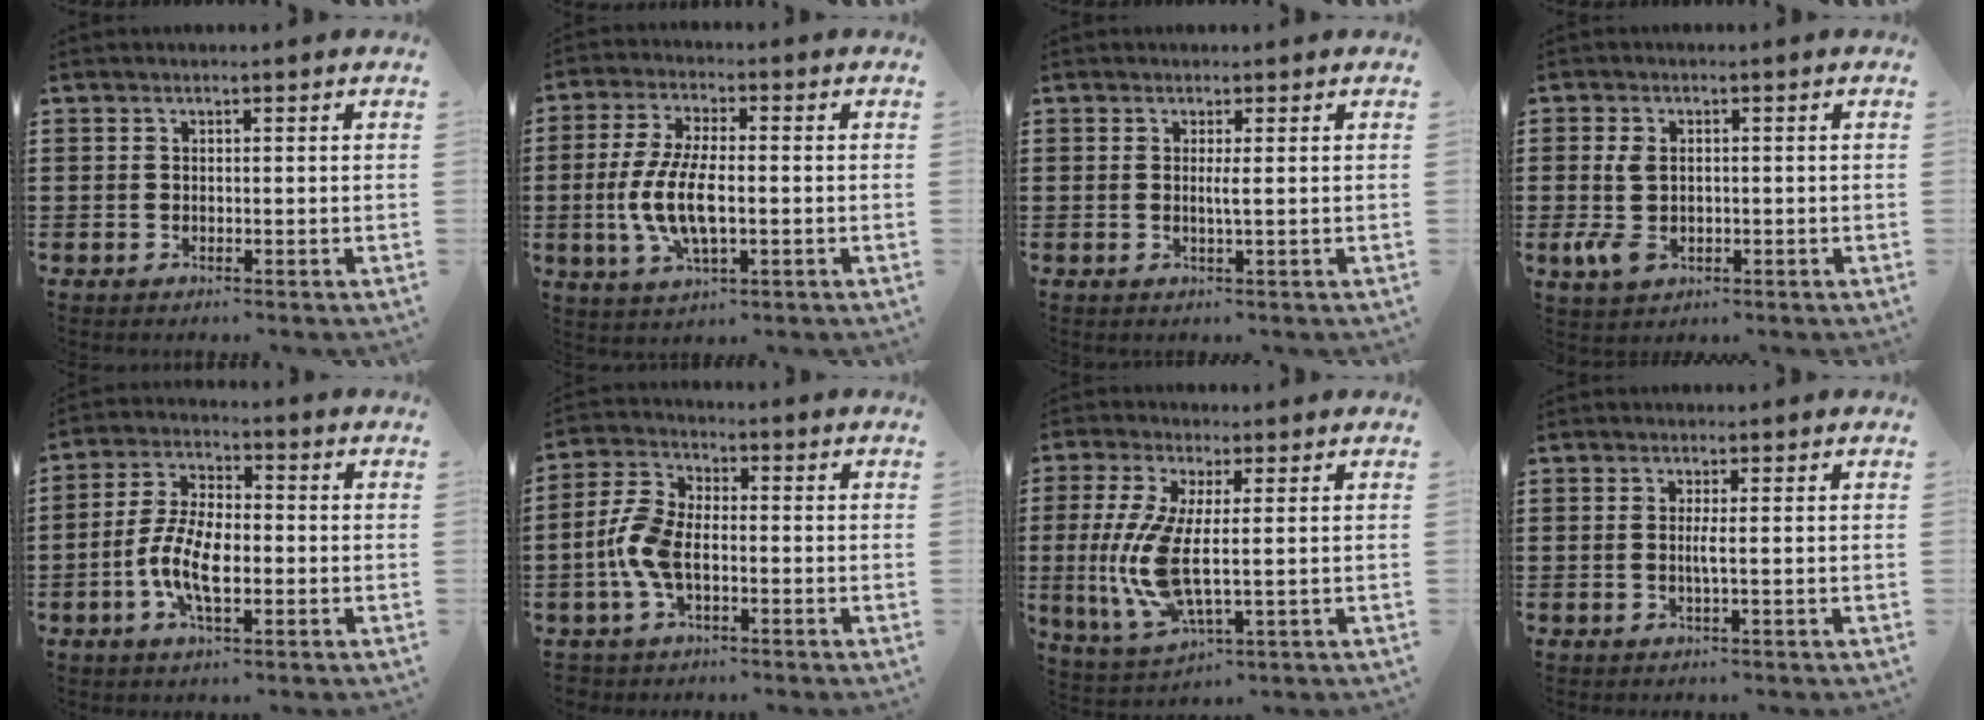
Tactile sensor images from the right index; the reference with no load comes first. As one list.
[{"total": 9.3, "force": [-1.6, 3.4, 8.5], "torque": [-0.193, -0.015, -0.036]}, {"total": 1.3, "force": [0.0, -0.4, 1.3], "torque": [-0.025, -0.006, -0.003]}, {"total": 4.7, "force": [-0.4, 2.8, 3.7], "torque": [-0.104, -0.007, -0.017]}, {"total": 8.6, "force": [-2.4, 3.8, 7.4], "torque": [-0.172, -0.010, -0.051]}, {"total": 7.3, "force": [-1.7, 4.0, 5.8], "torque": [-0.145, -0.004, -0.038]}, {"total": 10.7, "force": [0.0, 3.4, 10.1], "torque": [-0.234, -0.028, -0.003]}, {"total": 1.6, "force": [-0.1, -0.3, 1.6], "torque": [-0.031, -0.005, -0.006]}]